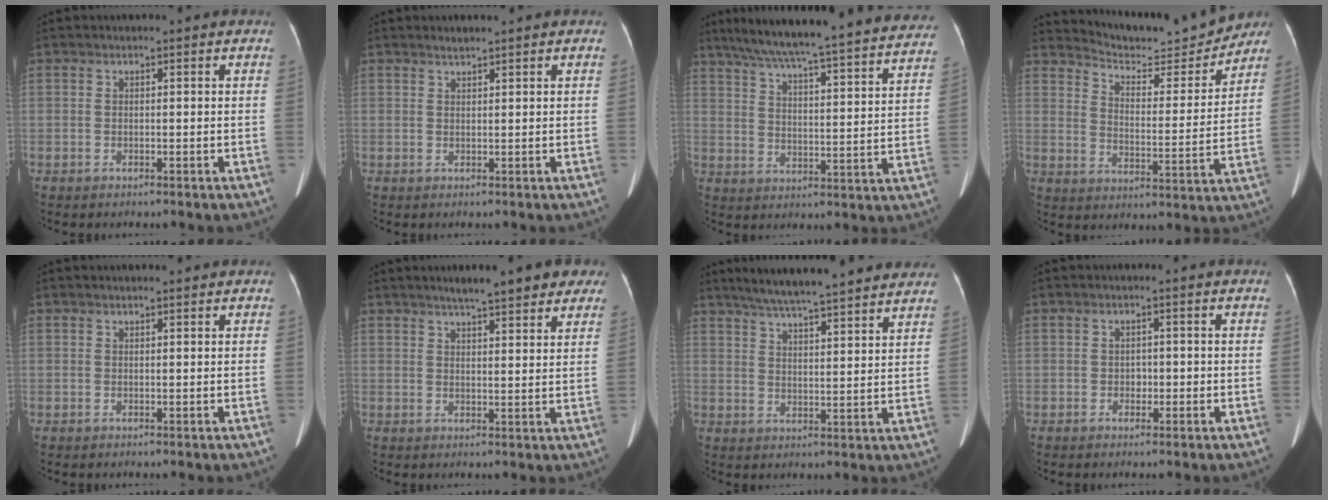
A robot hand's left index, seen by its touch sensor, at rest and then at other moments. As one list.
[{"total": 1.2, "force": [1.1, 0.0, 0.5], "torque": [-0.011, 0.005, 0.024]}, {"total": 32.8, "force": [29.3, 2.6, 14.4], "torque": [-0.233, -0.045, 0.369]}, {"total": 14.2, "force": [13.9, 1.9, 2.6], "torque": [-0.040, -0.019, 0.194]}, {"total": 1.7, "force": [1.4, 0.2, 0.8], "torque": [-0.009, 0.016, 0.021]}, {"total": 10.2, "force": [7.8, 1.9, 6.2], "torque": [-0.073, 0.020, 0.096]}, {"total": 20.0, "force": [17.2, 1.6, 9.9], "torque": [-0.156, 0.031, 0.235]}, {"total": 1.5, "force": [-0.4, 1.2, 0.8], "torque": [-0.011, 0.004, -0.004]}]